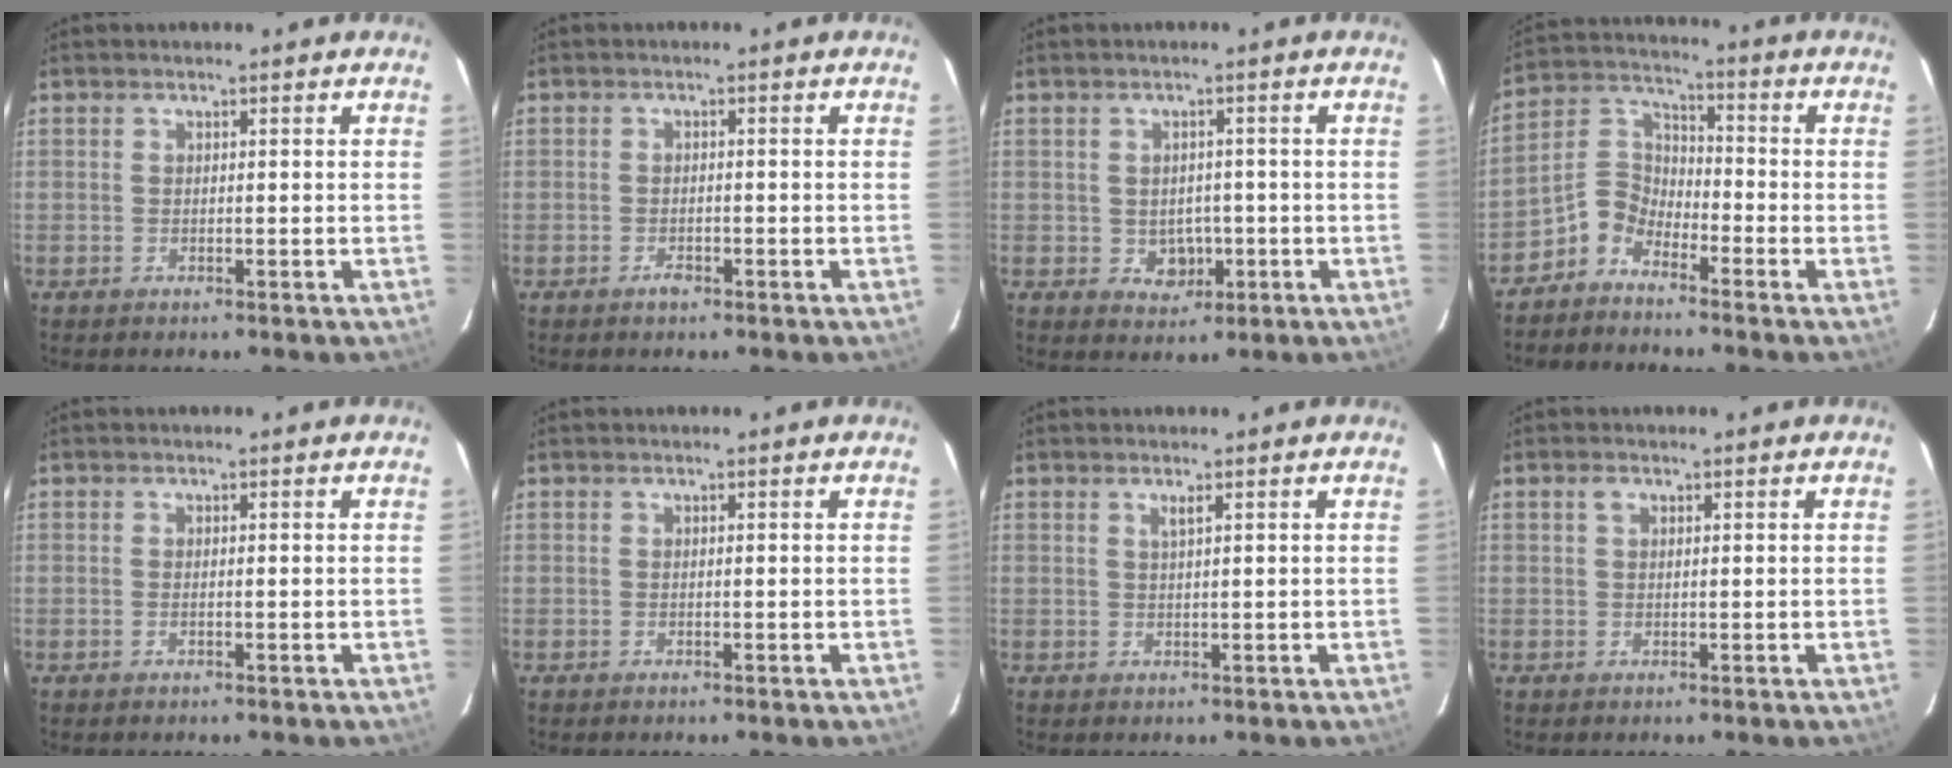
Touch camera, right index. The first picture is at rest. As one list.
[{"total": 1.6, "force": [-1.2, 0.8, 0.7], "torque": [-0.013, 0.000, -0.018]}, {"total": 4.3, "force": [-0.9, 3.8, 1.7], "torque": [-0.034, 0.005, 0.003]}, {"total": 6.1, "force": [-4.5, 3.5, 2.1], "torque": [-0.047, 0.030, -0.106]}, {"total": 0.5, "force": [-0.3, 0.0, 0.5], "torque": [-0.010, 0.001, -0.005]}, {"total": 0.0}, {"total": 1.1, "force": [0.6, -0.1, 0.9], "torque": [-0.016, 0.001, 0.011]}, {"total": 1.2, "force": [0.5, 0.8, 0.7], "torque": [-0.016, 0.005, 0.009]}]